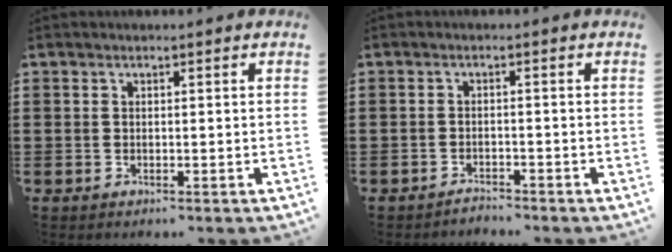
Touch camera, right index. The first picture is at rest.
{"total": 1.5, "force": [-1.5, 0.1, 0.0], "torque": [-0.006, 0.003, -0.031]}